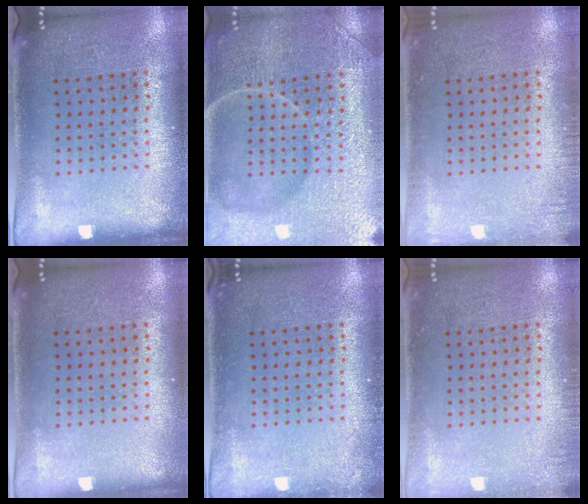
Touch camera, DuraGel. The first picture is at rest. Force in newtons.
{"total": 6.9, "press": 6.9, "slide": 0.7}
{"total": 1.3, "press": 1.2, "slide": 0.2}
{"total": 0.0}
{"total": 0.8, "press": 0.8, "slide": 0.1}
{"total": 1.1, "press": 1.0, "slide": 0.2}